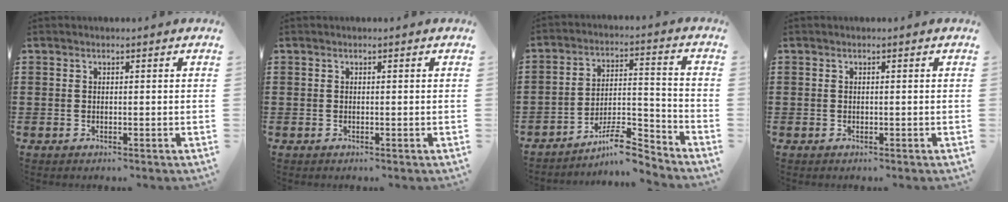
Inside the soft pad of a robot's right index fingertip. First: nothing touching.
{"total": 0.0}
{"total": 9.4, "force": [-7.6, 2.2, 5.1], "torque": [-0.078, 0.025, -0.139]}
{"total": 0.0}